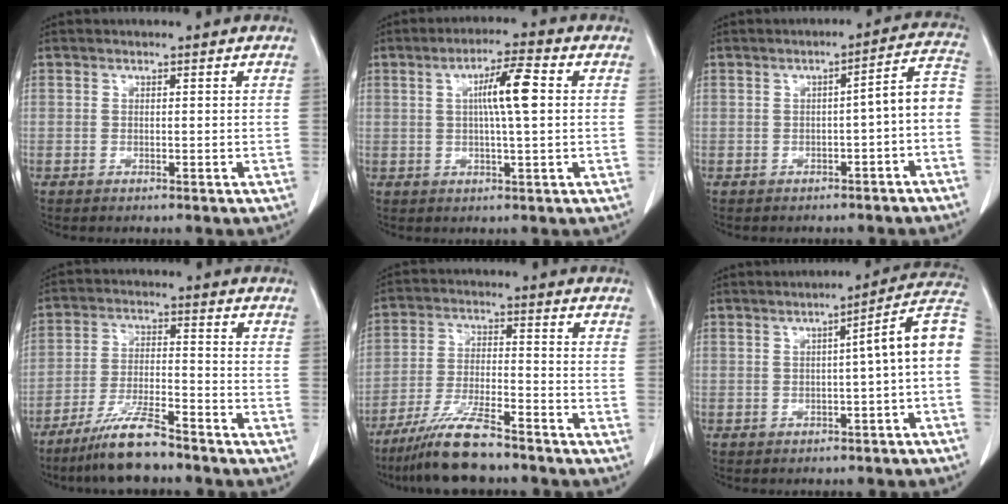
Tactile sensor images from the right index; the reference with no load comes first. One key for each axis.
{"total": 6.9, "fx": 1.1, "fy": 0.2, "fz": 6.8, "tx": -0.117, "ty": 0.006, "tz": 0.016}
{"total": 6.5, "fx": -2.5, "fy": 0.9, "fz": 6.0, "tx": -0.066, "ty": 0.030, "tz": -0.033}
{"total": 8.6, "fx": -7.1, "fy": 0.8, "fz": 4.8, "tx": -0.096, "ty": -0.022, "tz": -0.133}
{"total": 9.7, "fx": -8.0, "fy": 1.0, "fz": 5.4, "tx": -0.104, "ty": -0.025, "tz": -0.149}
{"total": 8.2, "fx": -0.7, "fy": -0.1, "fz": 8.2, "tx": -0.098, "ty": 0.024, "tz": -0.017}